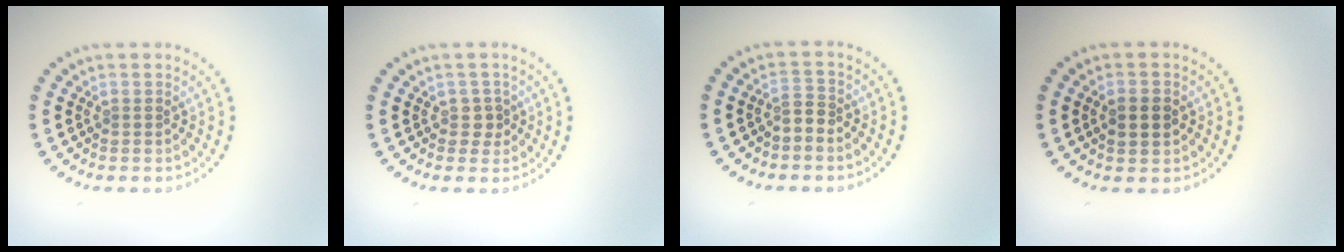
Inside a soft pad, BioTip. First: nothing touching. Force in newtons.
{"total": 1.2, "press": 1.1, "slide": 0.6}
{"total": 1.2, "press": 0.7, "slide": 1.0}
{"total": 2.2, "press": 2.1, "slide": 0.1}